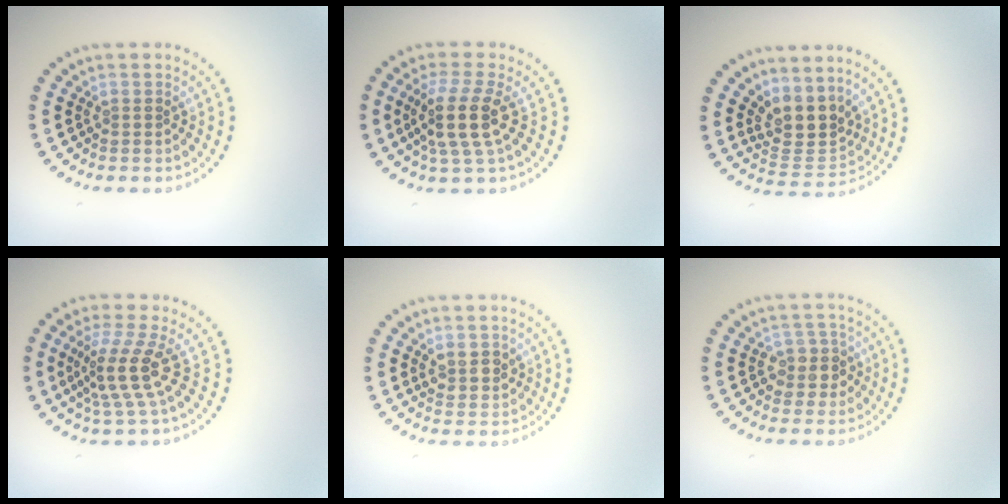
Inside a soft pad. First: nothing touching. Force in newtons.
{"total": 4.1, "press": 3.4, "slide": 2.4}
{"total": 3.8, "press": 3.0, "slide": 2.4}
{"total": 4.0, "press": 2.8, "slide": 2.9}
{"total": 2.2, "press": 2.0, "slide": 0.7}
{"total": 2.5, "press": 2.2, "slide": 1.0}